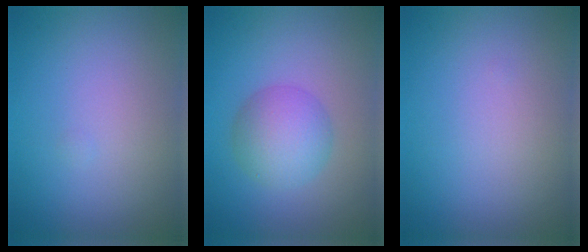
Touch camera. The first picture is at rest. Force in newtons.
{"total": 4.4, "press": 4.4, "slide": 0.1}
{"total": 0.0}